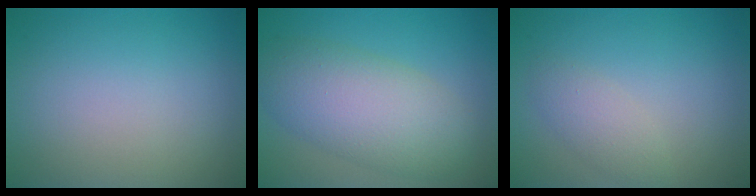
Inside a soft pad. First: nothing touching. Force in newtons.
{"total": 7.3, "press": 7.3, "slide": 0.4}
{"total": 1.9, "press": 1.9, "slide": 0.0}